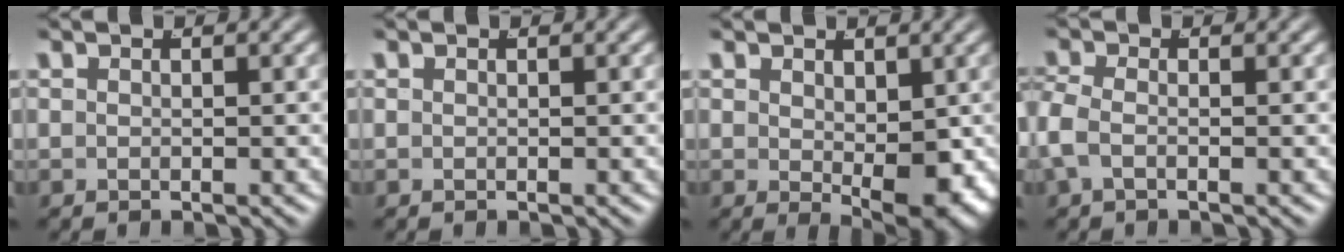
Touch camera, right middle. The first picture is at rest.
{"total": 0.0}
{"total": 4.2, "force": [-0.3, 1.2, 4.0], "torque": [-0.044, -0.028, 0.011]}
{"total": 2.4, "force": [-0.8, 1.3, 1.8], "torque": [-0.056, -0.014, -0.009]}